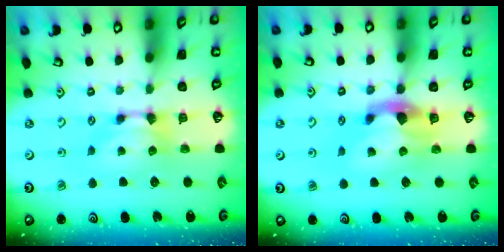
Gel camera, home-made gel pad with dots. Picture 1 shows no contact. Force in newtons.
{"total": 3.0, "press": 2.6, "slide": 1.5}